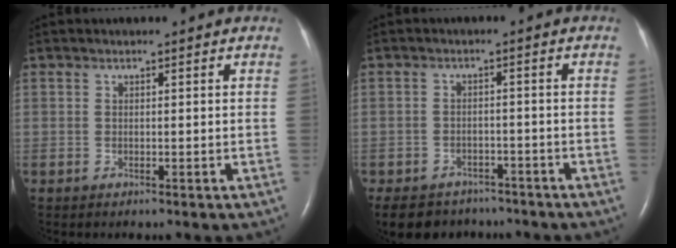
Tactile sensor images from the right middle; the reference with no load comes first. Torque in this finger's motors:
{"motor_torque": [0.30, -0.28, 0.02, 0.05]}